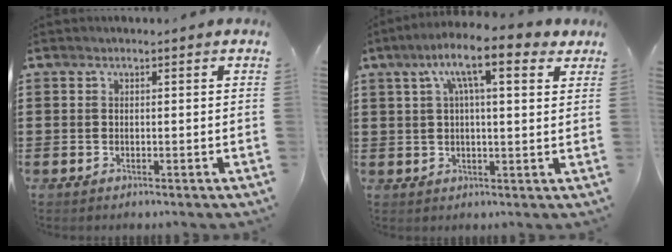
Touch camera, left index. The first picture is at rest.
{"total": 10.1, "force": [5.3, 2.4, 8.3], "torque": [-0.157, -0.001, 0.085]}